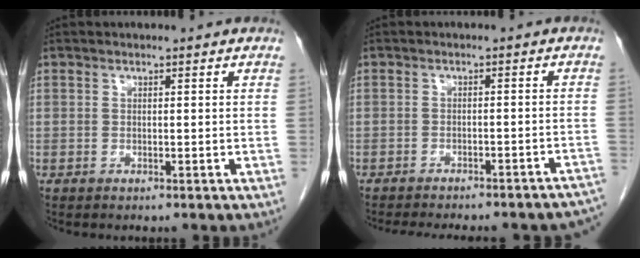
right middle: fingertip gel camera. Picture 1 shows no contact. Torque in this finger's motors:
{"motor_torque": [1.07, -1.07, 0.19, 0.08]}